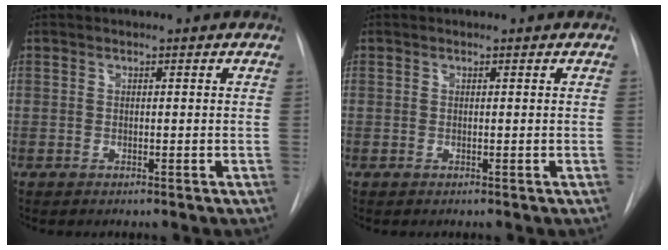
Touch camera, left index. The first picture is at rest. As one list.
[{"total": 0.0}]